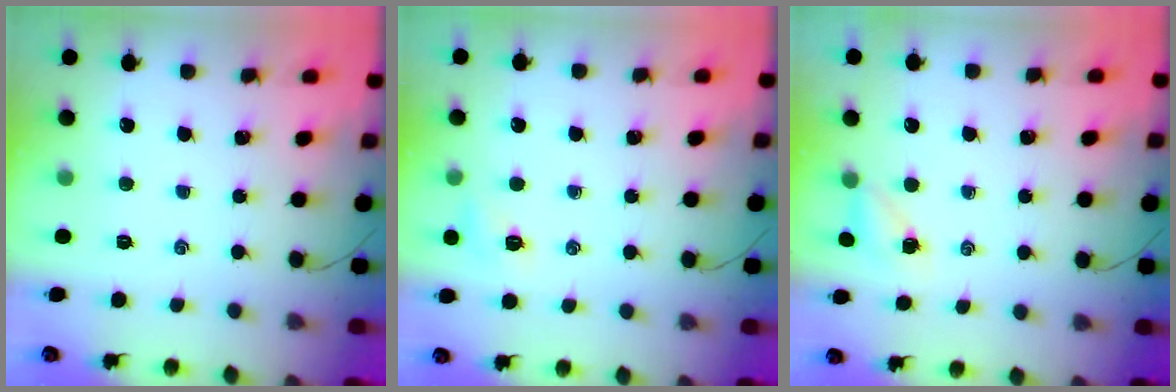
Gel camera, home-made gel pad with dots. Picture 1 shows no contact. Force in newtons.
{"total": 5.3, "press": 5.1, "slide": 1.3}
{"total": 4.2, "press": 4.1, "slide": 0.6}